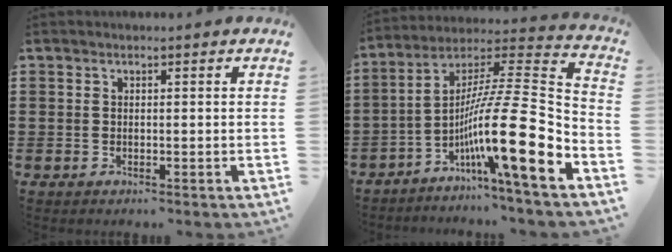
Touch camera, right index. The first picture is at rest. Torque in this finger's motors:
{"motor_torque": [2.00, -0.13, 1.05, 0.21]}